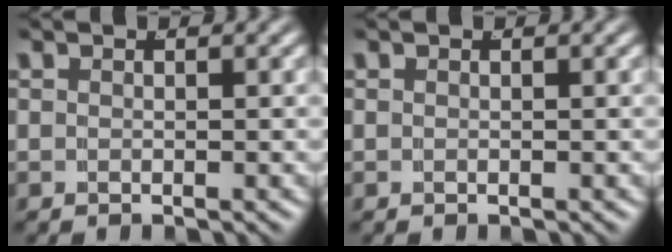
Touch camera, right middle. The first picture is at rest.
{"total": 0.0}